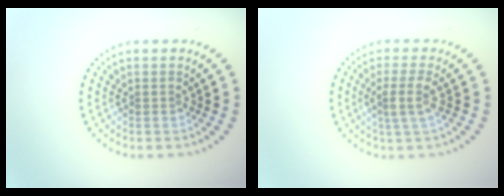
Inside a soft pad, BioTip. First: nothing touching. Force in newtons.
{"total": 2.3, "press": 1.9, "slide": 1.2}